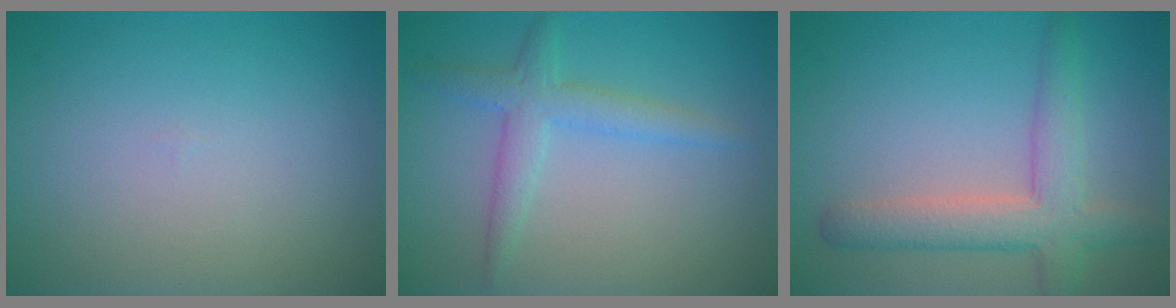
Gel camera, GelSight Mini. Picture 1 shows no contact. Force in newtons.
{"total": 2.9, "press": 2.9, "slide": 0.1}
{"total": 5.0, "press": 4.9, "slide": 0.3}